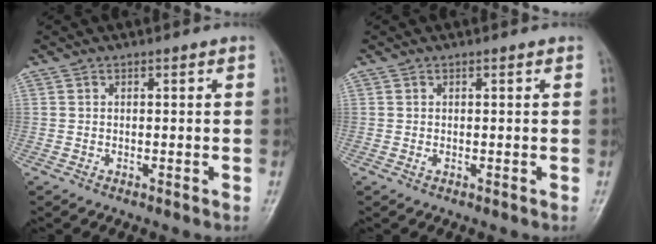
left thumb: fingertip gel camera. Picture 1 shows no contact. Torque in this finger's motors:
{"motor_torque": [-0.10, 0.06, 0.10, -0.05, 0.00]}